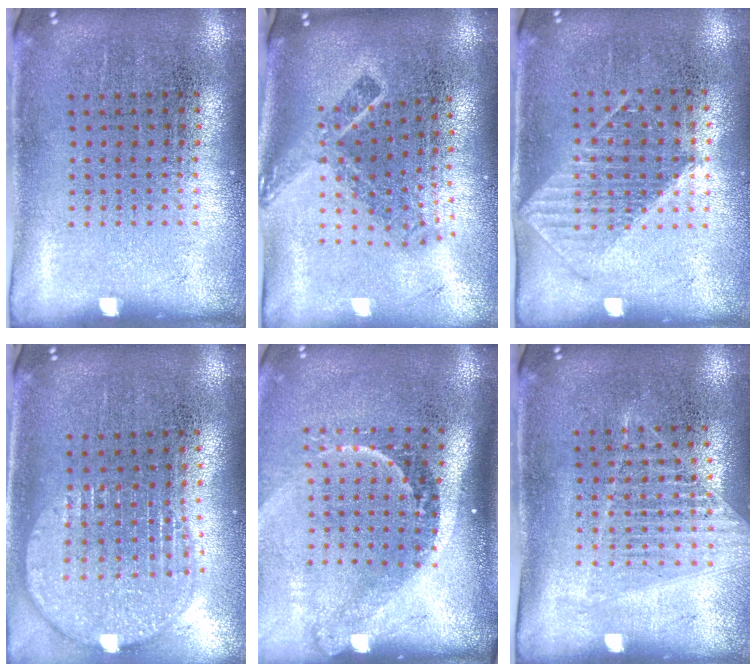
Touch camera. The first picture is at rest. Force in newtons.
{"total": 2.2, "press": 1.5, "slide": 1.6}
{"total": 1.0, "press": 0.9, "slide": 0.3}
{"total": 1.9, "press": 1.6, "slide": 1.0}
{"total": 2.2, "press": 1.5, "slide": 1.6}
{"total": 1.1, "press": 1.1, "slide": 0.4}